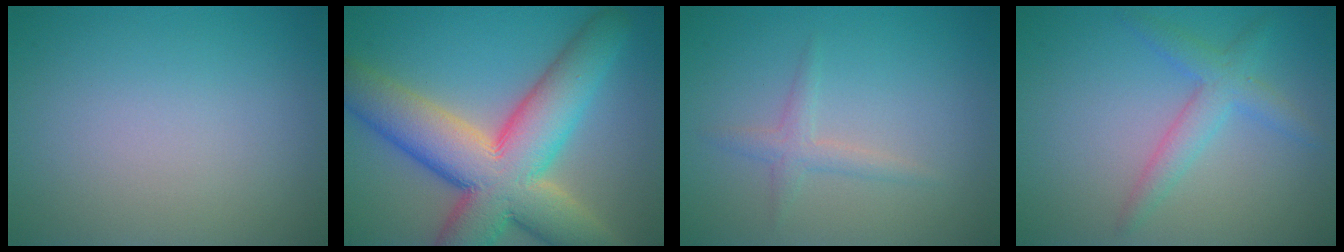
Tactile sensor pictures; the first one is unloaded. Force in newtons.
{"total": 13.2, "press": 13.2, "slide": 0.8}
{"total": 1.5, "press": 1.5, "slide": 0.0}
{"total": 2.1, "press": 2.1, "slide": 0.1}